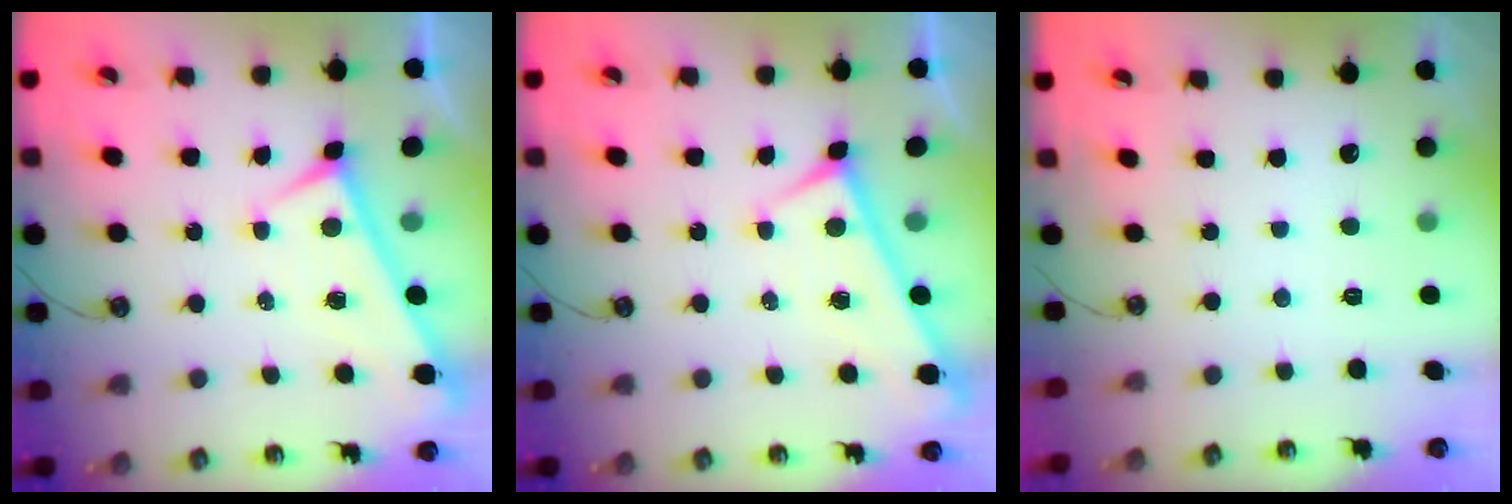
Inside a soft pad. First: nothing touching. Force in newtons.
{"total": 0.0}
{"total": 0.0}